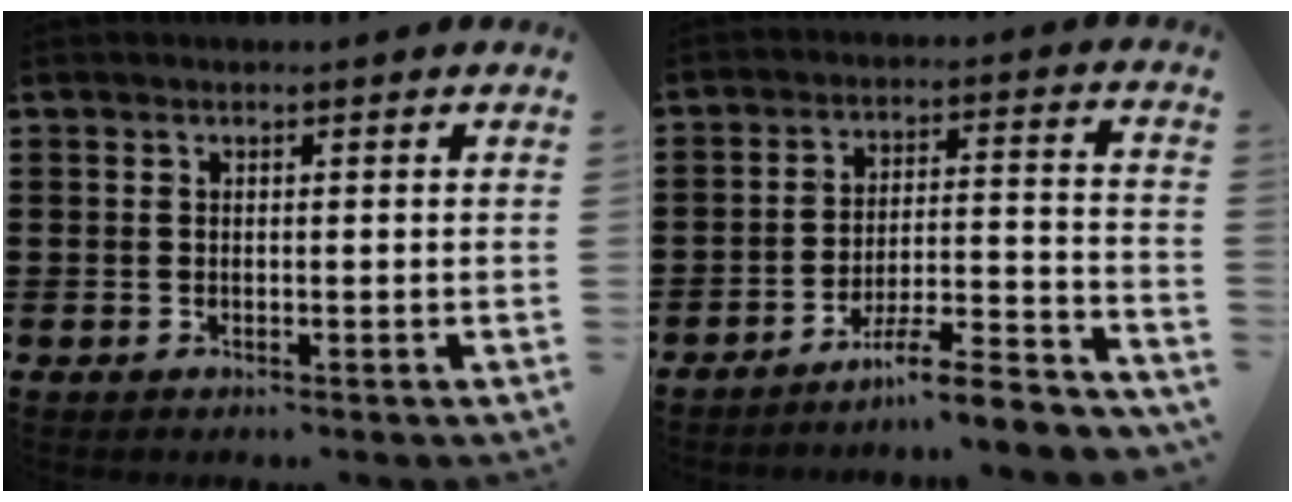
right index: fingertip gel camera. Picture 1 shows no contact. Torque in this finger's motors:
{"motor_torque": [0.95, 0.88, -0.27, -0.06]}